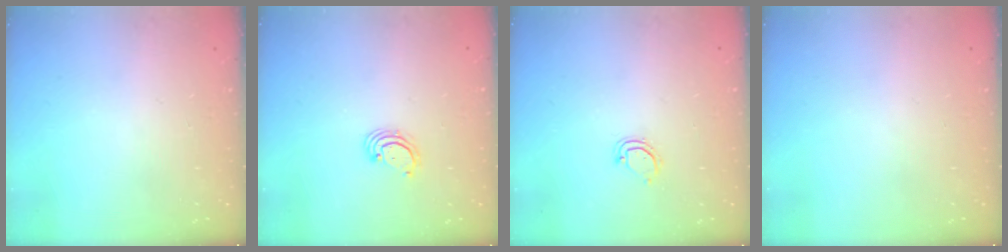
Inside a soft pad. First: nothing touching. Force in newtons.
{"total": 2.7, "press": 2.7, "slide": 0.3}
{"total": 3.9, "press": 3.9, "slide": 0.3}
{"total": 0.0}